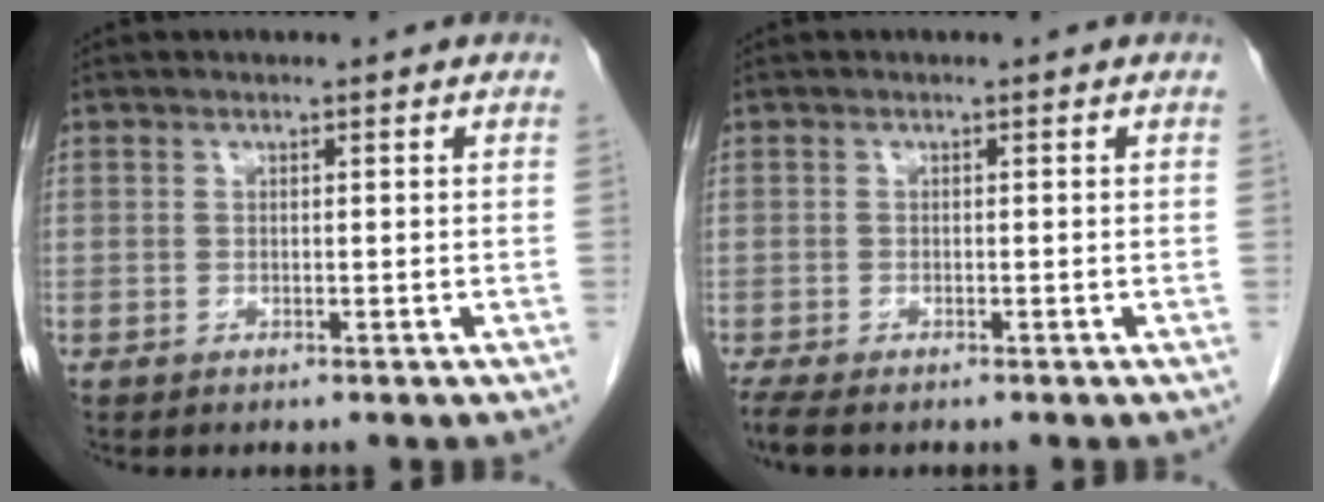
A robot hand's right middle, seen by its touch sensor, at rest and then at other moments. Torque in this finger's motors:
{"motor_torque": [0.38, -0.23, 0.04, 0.03]}